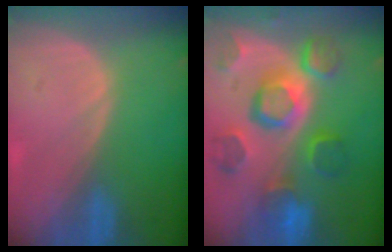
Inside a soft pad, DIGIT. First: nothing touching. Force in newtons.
{"total": 12.1, "press": 10.4, "slide": 6.1}